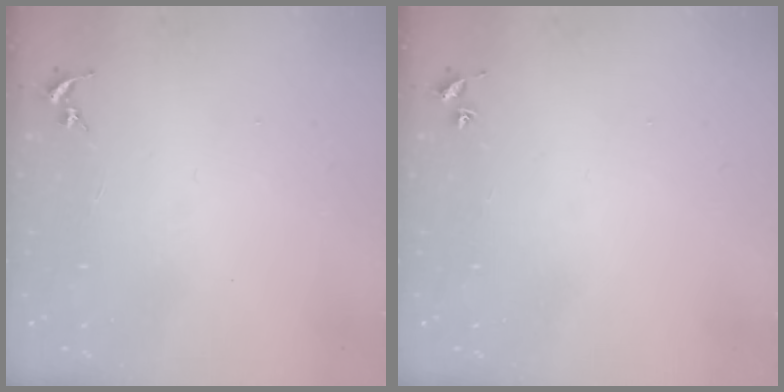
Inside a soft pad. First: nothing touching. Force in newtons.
{"total": 1.8, "press": 1.8, "slide": 0.2}